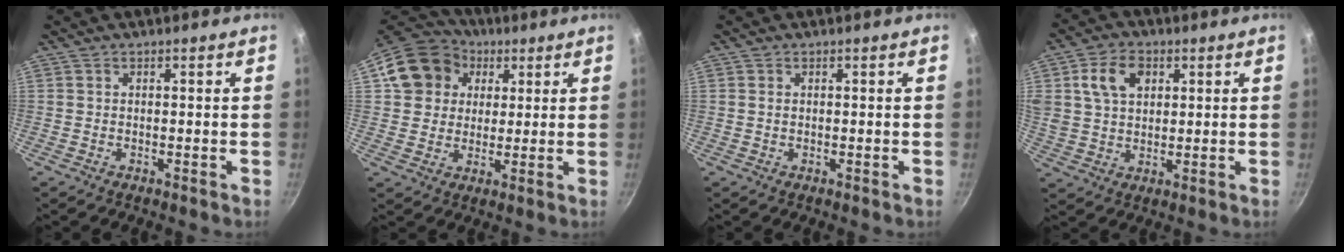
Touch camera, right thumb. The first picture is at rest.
{"total": 13.9, "force": [4.2, 12.0, 5.6], "torque": [-0.087, 0.024, 0.064]}
{"total": 0.6, "force": [0.1, 0.4, 0.4], "torque": [-0.008, 0.000, 0.003]}
{"total": 9.2, "force": [3.2, 6.5, 5.7], "torque": [-0.090, 0.000, 0.054]}